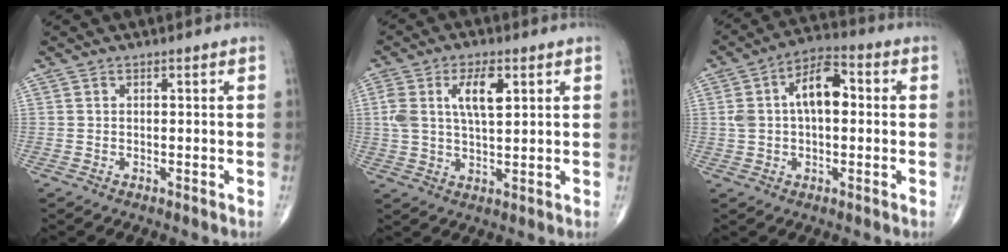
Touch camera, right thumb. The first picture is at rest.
{"total": 8.5, "force": [2.7, 3.6, 7.2], "torque": [-0.135, 0.000, 0.050]}
{"total": 11.4, "force": [1.5, 6.2, 9.4], "torque": [-0.166, 0.031, 0.020]}